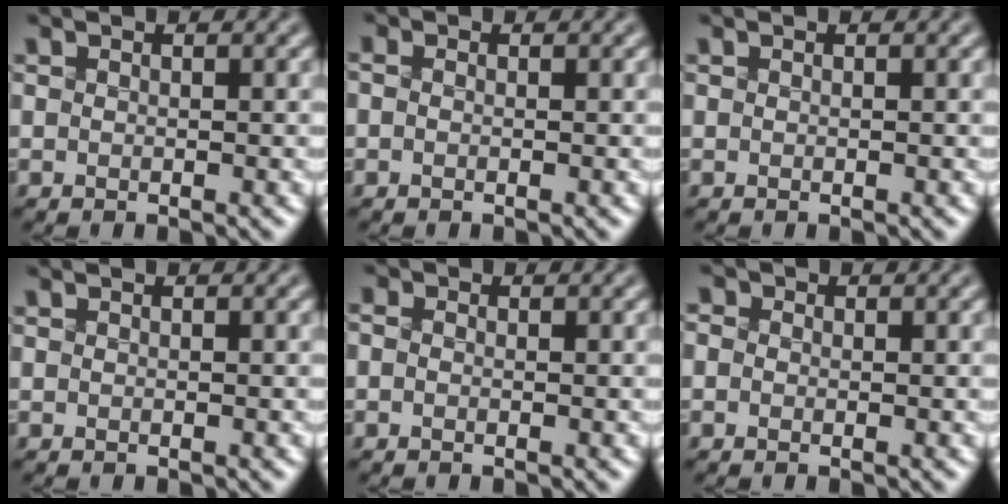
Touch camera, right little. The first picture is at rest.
{"total": 0.6, "force": [0.0, 0.4, 0.4], "torque": [-0.002, 0.004, -0.011]}
{"total": 0.0}
{"total": 0.0}
{"total": 1.2, "force": [0.2, 0.9, 0.7], "torque": [0.002, 0.009, -0.023]}
{"total": 2.4, "force": [0.9, 1.9, 1.2], "torque": [0.001, 0.028, -0.030]}